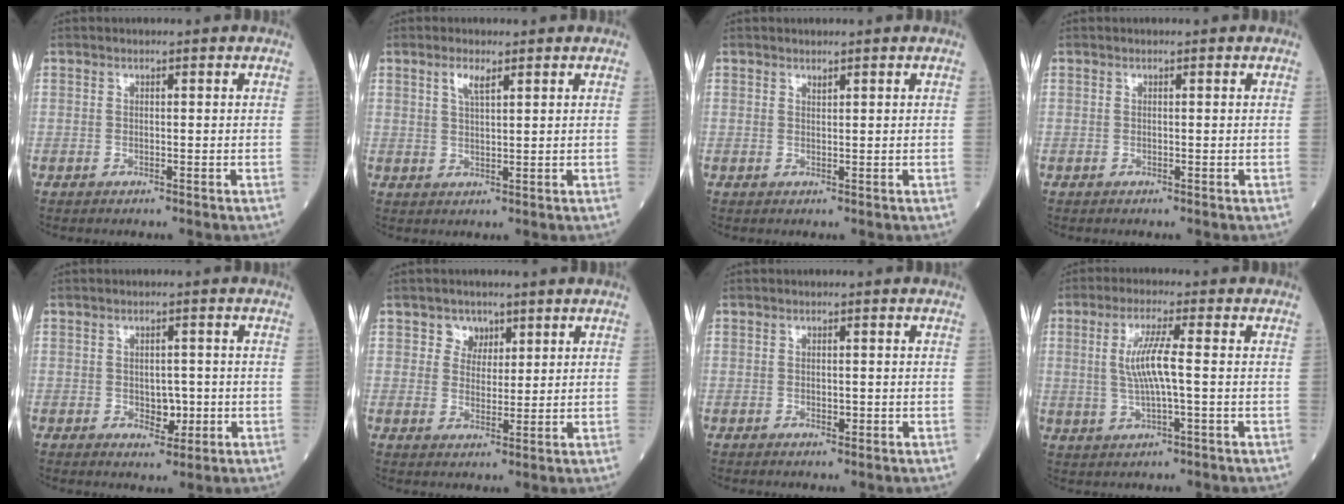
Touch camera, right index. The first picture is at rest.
{"total": 2.7, "force": [1.6, 0.6, 2.1], "torque": [-0.045, 0.002, 0.031]}
{"total": 0.5, "force": [0.5, 0.1, 0.2], "torque": [-0.007, -0.005, 0.008]}
{"total": 0.0}
{"total": 3.6, "force": [-0.7, 2.2, 2.7], "torque": [-0.028, 0.001, -0.004]}
{"total": 3.4, "force": [1.9, 2.7, 0.5], "torque": [-0.004, 0.003, 0.031]}
{"total": 1.5, "force": [-0.4, 0.7, 1.3], "torque": [-0.018, -0.001, -0.004]}
{"total": 6.3, "force": [0.4, 0.3, 6.3], "torque": [-0.128, 0.001, 0.008]}